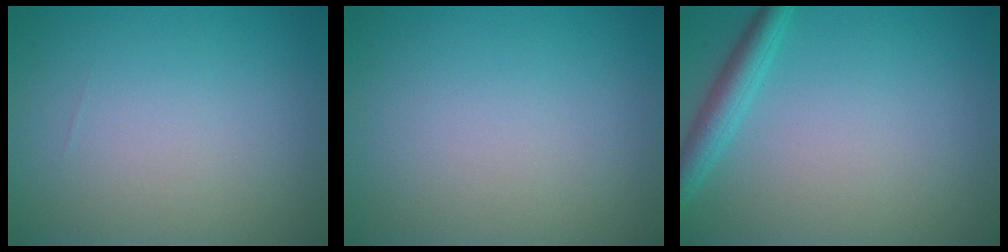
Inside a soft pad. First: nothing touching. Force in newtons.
{"total": 0.0}
{"total": 2.7, "press": 2.7, "slide": 0.2}